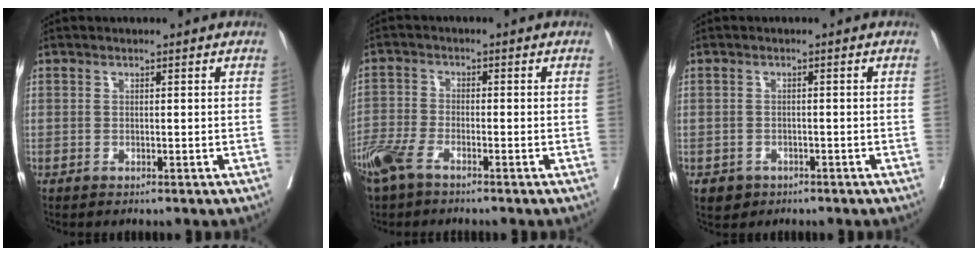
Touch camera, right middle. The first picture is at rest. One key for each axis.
{"total": 6.0, "fx": -4.4, "fy": 1.7, "fz": 3.7, "tx": -0.087, "ty": -0.010, "tz": -0.090}
{"total": 2.0, "fx": -0.9, "fy": 1.7, "fz": 0.2, "tx": -0.007, "ty": 0.004, "tz": -0.012}